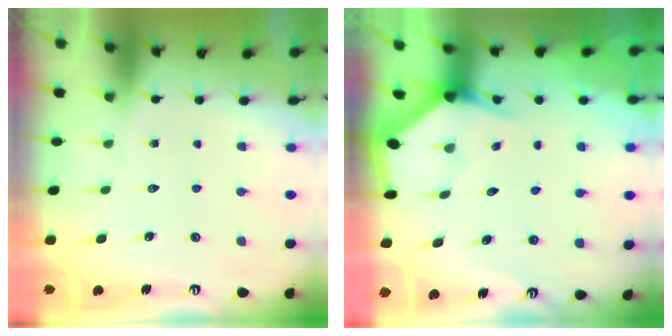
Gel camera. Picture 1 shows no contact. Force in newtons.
{"total": 3.2, "press": 3.2, "slide": 0.1}